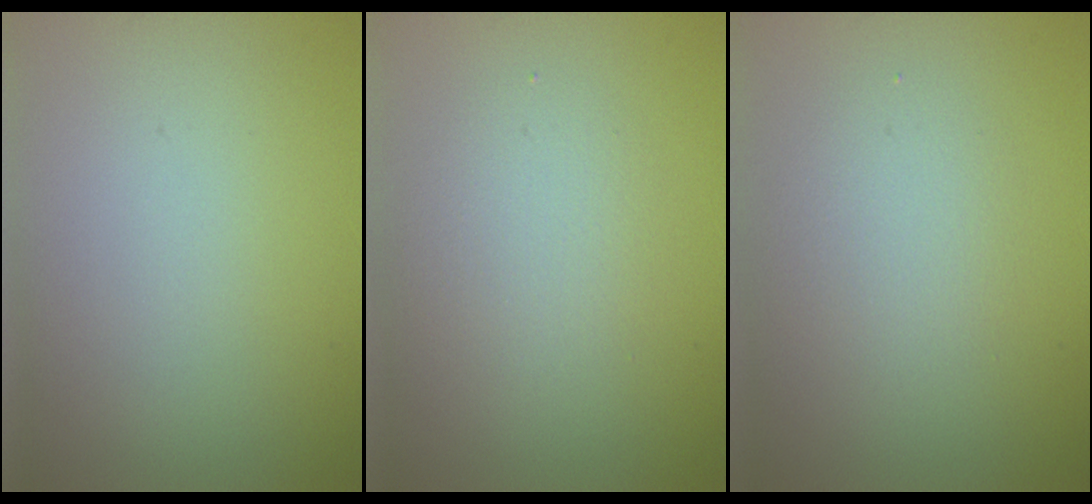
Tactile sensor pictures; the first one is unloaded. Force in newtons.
{"total": 2.4, "press": 2.4, "slide": 0.1}
{"total": 2.2, "press": 2.2, "slide": 0.0}